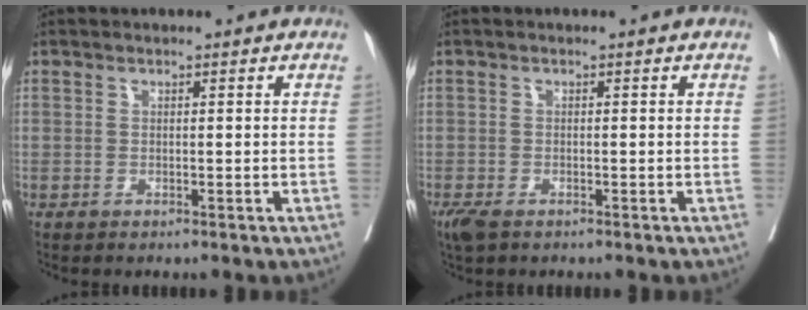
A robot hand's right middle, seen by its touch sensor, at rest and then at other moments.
{"total": 3.1, "force": [-2.1, 1.3, 1.9], "torque": [-0.046, -0.012, -0.035]}